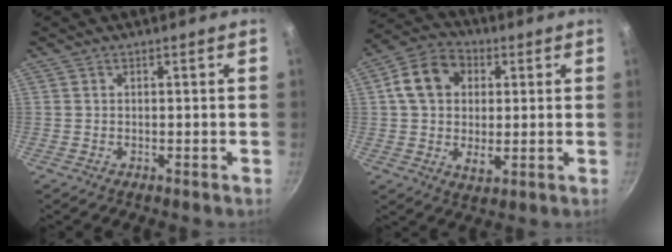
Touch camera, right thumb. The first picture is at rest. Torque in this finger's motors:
{"motor_torque": [-1.06, 1.37, 1.10, 0.10, 0.10]}